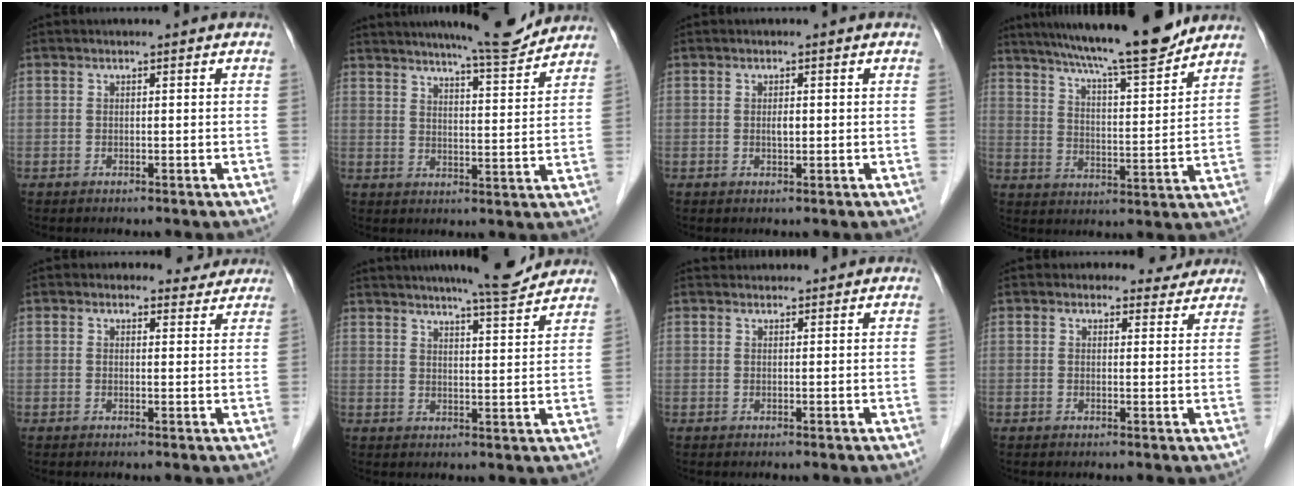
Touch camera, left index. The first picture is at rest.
{"total": 10.9, "force": [10.0, 0.3, 4.3], "torque": [-0.064, -0.004, 0.135]}
{"total": 1.2, "force": [0.0, 0.4, 1.1], "torque": [-0.022, 0.000, 0.001]}
{"total": 16.0, "force": [13.7, 0.6, 8.2], "torque": [-0.131, 0.001, 0.208]}
{"total": 3.2, "force": [2.8, 1.4, -0.1], "torque": [0.004, -0.002, 0.024]}
{"total": 9.4, "force": [8.5, 0.2, 3.9], "torque": [-0.063, 0.000, 0.113]}
{"total": 4.0, "force": [3.9, 0.8, 0.4], "torque": [-0.007, 0.036, 0.057]}
{"total": 3.8, "force": [3.4, 1.6, -0.1], "torque": [0.008, -0.003, 0.029]}